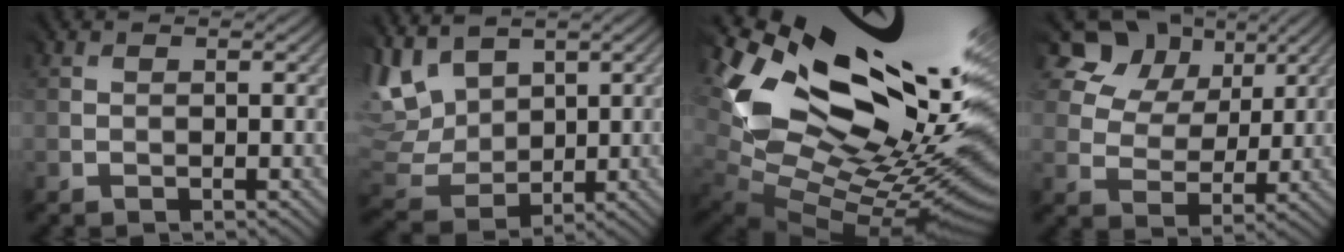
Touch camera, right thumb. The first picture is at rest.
{"total": 9.9, "force": [5.7, 5.8, 5.6], "torque": [-0.202, 0.019, 0.112]}
{"total": 19.1, "force": [6.0, 11.2, 14.3], "torque": [-0.272, -0.010, 0.146]}
{"total": 10.3, "force": [6.9, 6.7, 3.5], "torque": [-0.090, 0.010, 0.123]}